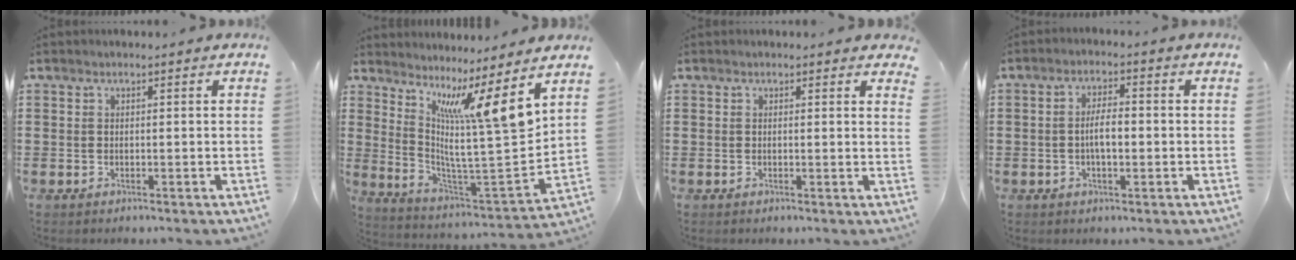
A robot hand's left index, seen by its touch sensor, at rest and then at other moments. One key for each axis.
{"total": 11.0, "fx": 6.8, "fy": -0.4, "fz": 8.6, "tx": -0.163, "ty": -0.063, "tz": 0.099}
{"total": 0.8, "fx": 0.6, "fy": 0.2, "fz": 0.5, "tx": -0.003, "ty": -0.002, "tz": 0.010}
{"total": 4.4, "fx": -0.5, "fy": 1.4, "fz": 4.2, "tx": -0.081, "ty": 0.002, "tz": -0.012}